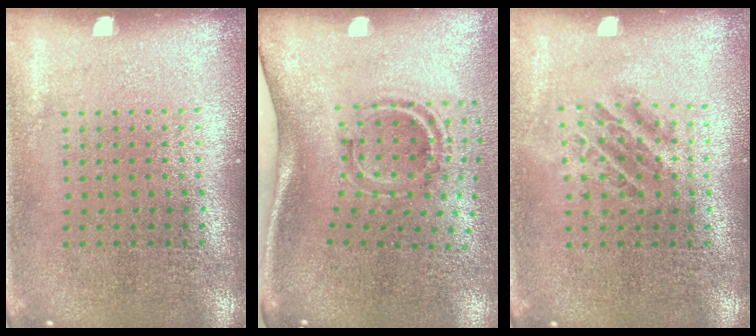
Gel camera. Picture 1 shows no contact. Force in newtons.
{"total": 2.0, "press": 1.1, "slide": 1.6}
{"total": 1.2, "press": 1.1, "slide": 0.6}